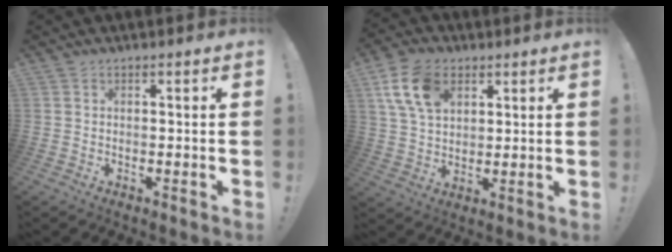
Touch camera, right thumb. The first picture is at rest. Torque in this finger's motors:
{"motor_torque": [1.39, 1.49, 0.19, 0.20, 0.18]}